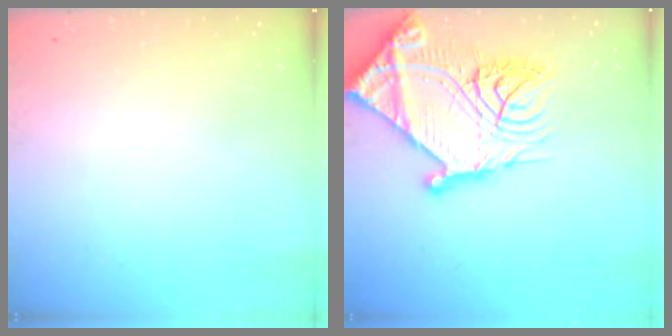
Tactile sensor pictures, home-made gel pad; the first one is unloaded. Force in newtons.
{"total": 28.1, "press": 27.9, "slide": 3.3}